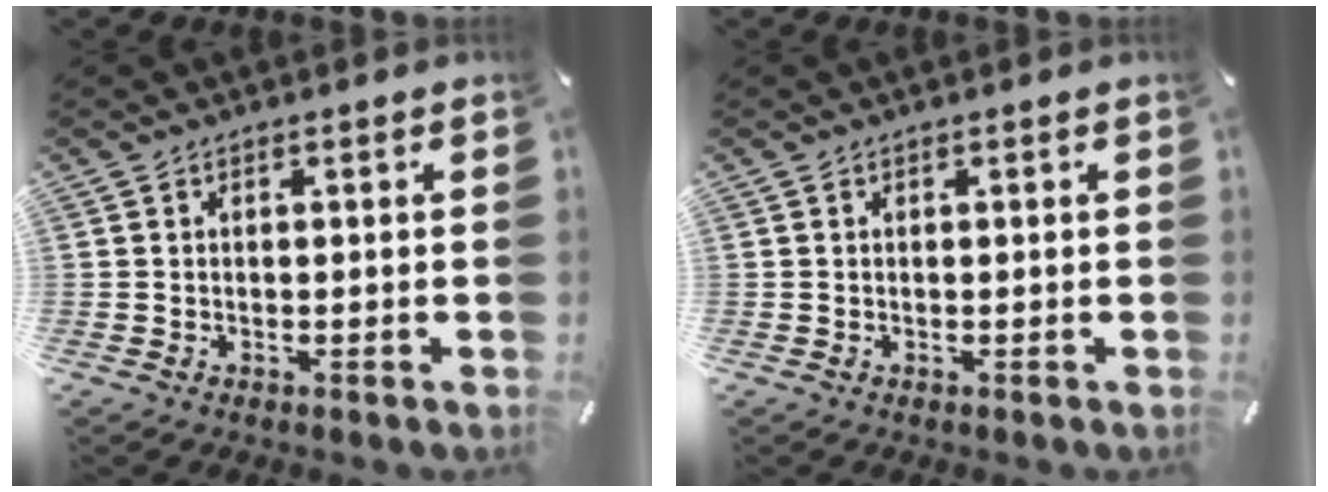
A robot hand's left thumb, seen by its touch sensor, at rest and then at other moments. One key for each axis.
{"total": 0.0}